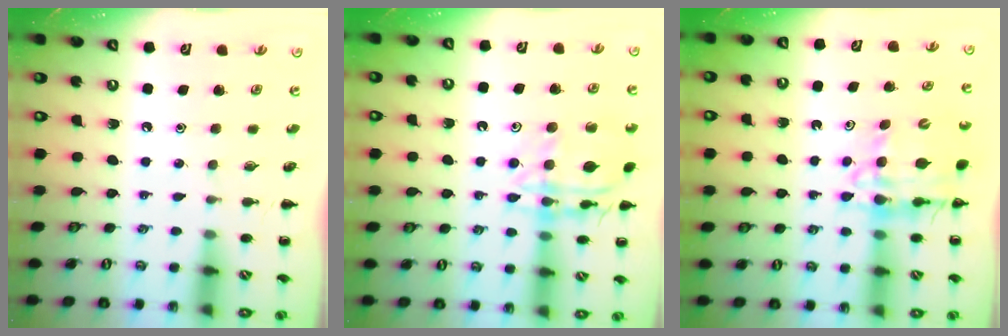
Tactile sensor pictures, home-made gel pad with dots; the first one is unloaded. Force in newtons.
{"total": 14.3, "press": 14.2, "slide": 1.3}
{"total": 12.4, "press": 12.0, "slide": 3.3}